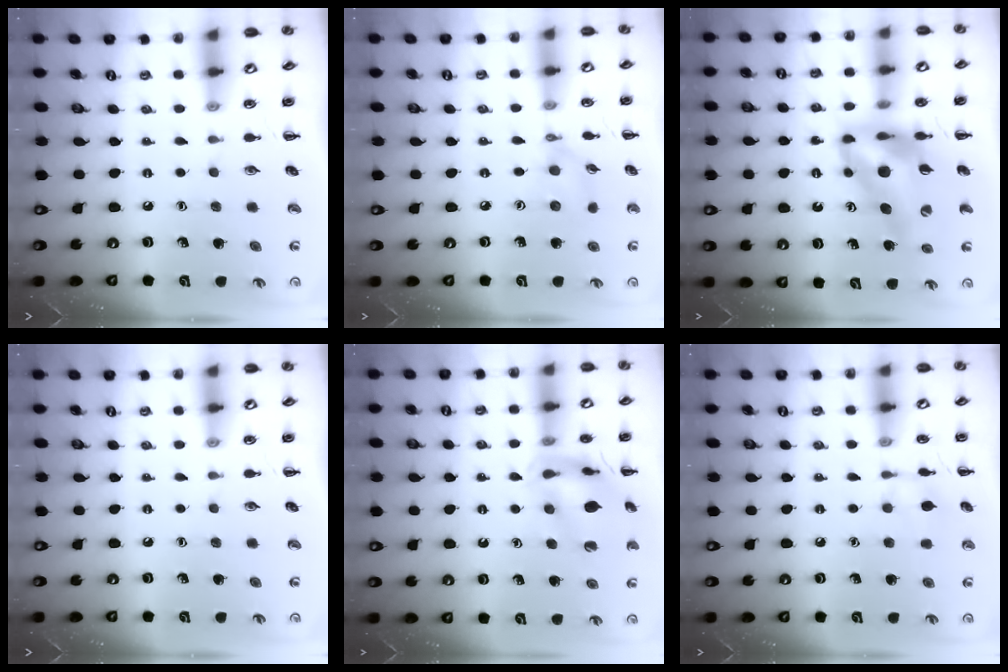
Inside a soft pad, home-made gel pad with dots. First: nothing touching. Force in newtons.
{"total": 6.8, "press": 6.8, "slide": 0.9}
{"total": 14.9, "press": 14.2, "slide": 4.6}
{"total": 0.0}
{"total": 15.1, "press": 15.0, "slide": 1.1}
{"total": 7.5, "press": 7.3, "slide": 1.7}